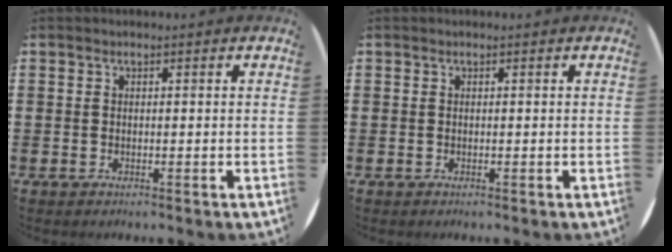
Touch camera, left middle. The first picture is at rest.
{"total": 0.0}